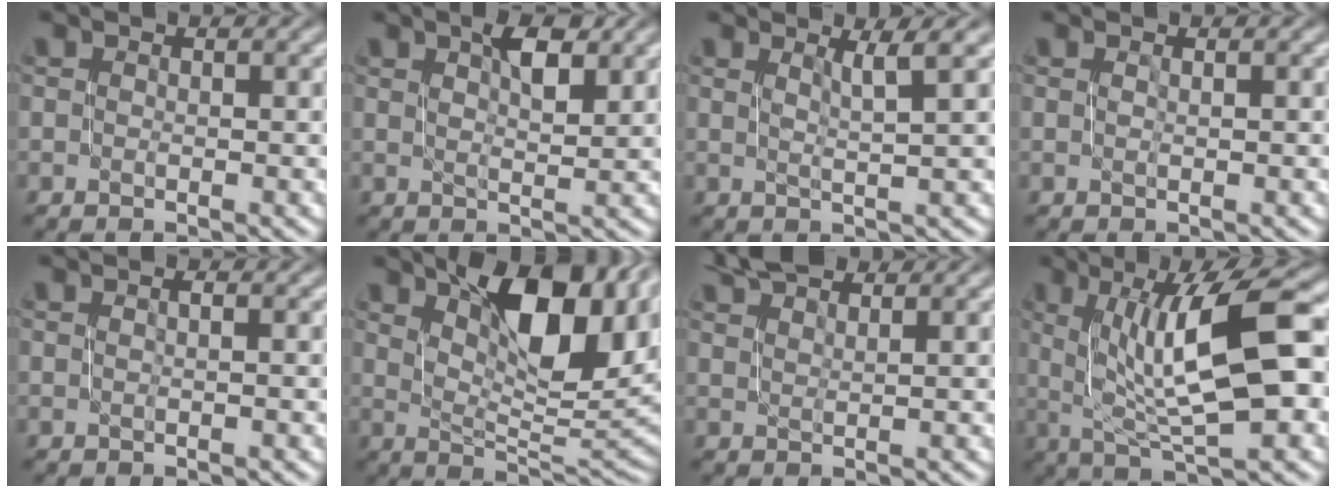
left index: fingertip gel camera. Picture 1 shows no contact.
{"total": 3.2, "force": [1.7, 0.9, 2.6], "torque": [-0.039, -0.001, 0.027]}
{"total": 2.2, "force": [1.2, 0.2, 1.9], "torque": [-0.025, 0.000, 0.021]}
{"total": 0.0}
{"total": 0.6, "force": [0.1, 0.2, 0.6], "torque": [-0.007, 0.002, -0.002]}
{"total": 13.1, "force": [5.6, 5.3, 10.6], "torque": [-0.155, 0.012, 0.096]}
{"total": 3.7, "force": [3.4, 0.5, 1.2], "torque": [-0.017, 0.009, 0.058]}
{"total": 10.5, "force": [1.5, 2.8, 10.0], "torque": [-0.147, 0.012, 0.029]}